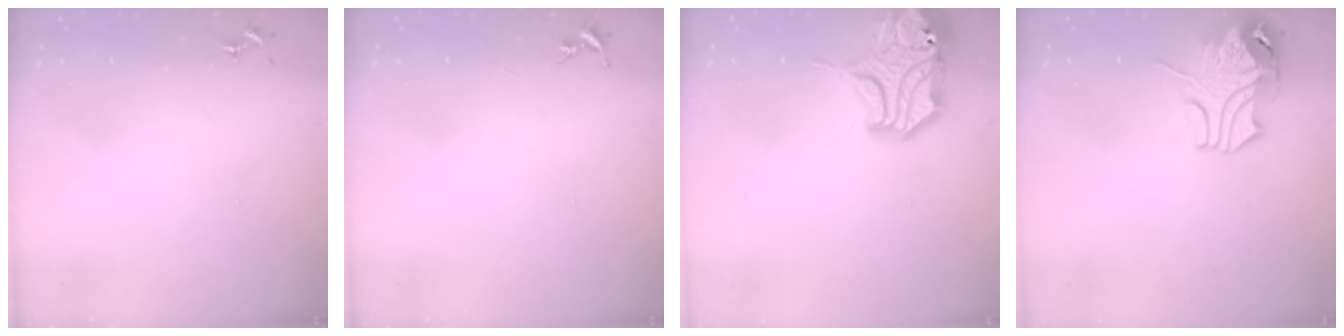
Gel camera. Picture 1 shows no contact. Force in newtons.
{"total": 0.0}
{"total": 16.6, "press": 16.5, "slide": 2.1}
{"total": 10.8, "press": 10.7, "slide": 1.3}